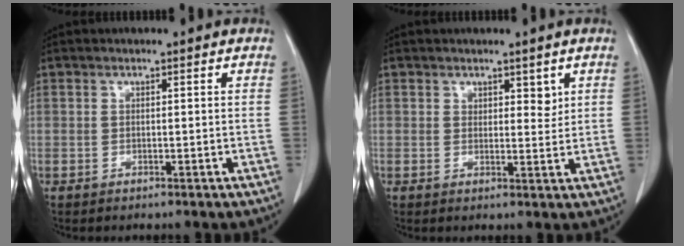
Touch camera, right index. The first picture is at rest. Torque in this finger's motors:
{"motor_torque": [-0.04, 0.21, 0.01, 0.00]}